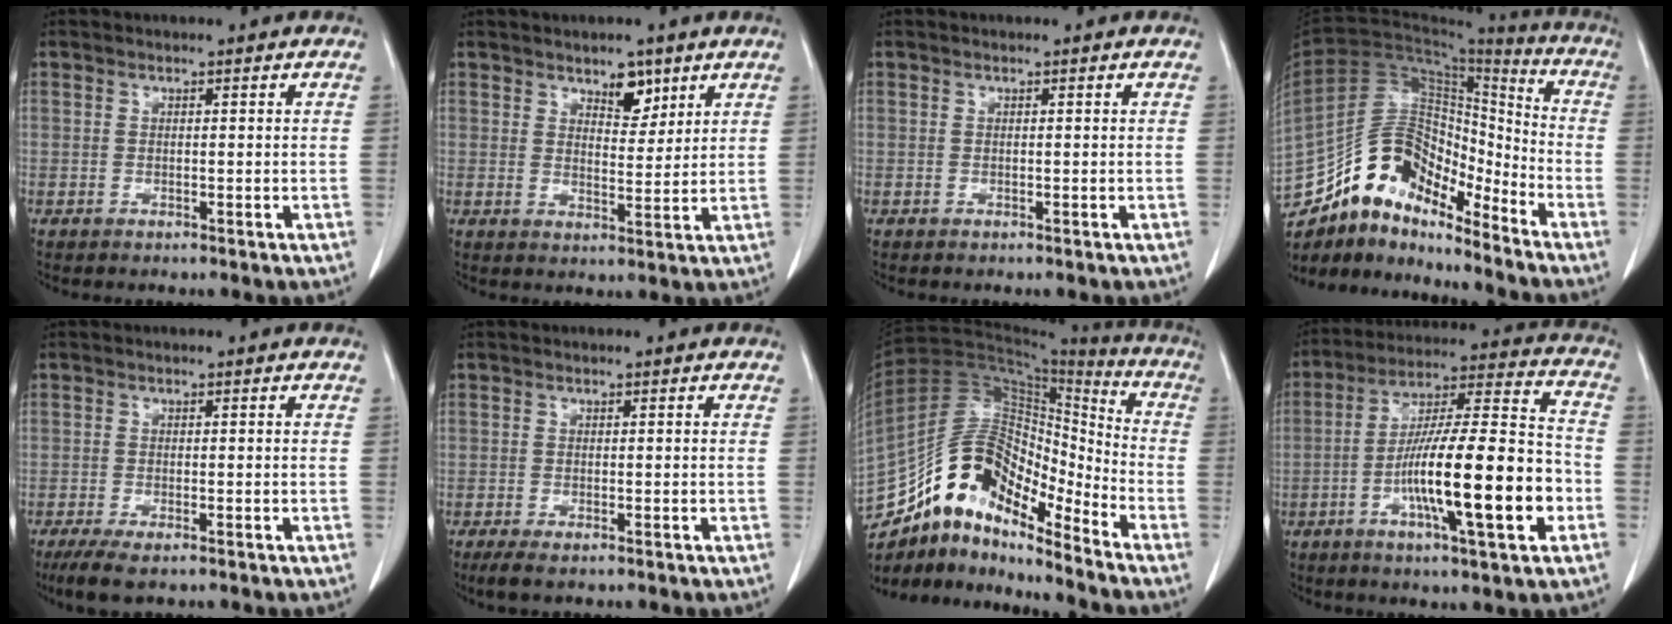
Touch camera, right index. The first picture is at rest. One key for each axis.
{"total": 4.3, "fx": 2.9, "fy": 2.1, "fz": 2.5, "tx": -0.032, "ty": -0.004, "tz": 0.047}
{"total": 0.0}
{"total": 15.2, "fx": -12.5, "fy": 5.5, "fz": 6.6, "tx": -0.110, "ty": 0.056, "tz": -0.227}
{"total": 4.5, "fx": -3.1, "fy": 0.9, "fz": 3.2, "tx": -0.057, "ty": -0.013, "tz": -0.049}
{"total": 2.8, "fx": -1.8, "fy": 0.5, "fz": 2.0, "tx": -0.033, "ty": -0.007, "tz": -0.030}
{"total": 16.2, "fx": -12.2, "fy": 5.4, "fz": 9.2, "tx": -0.162, "ty": 0.058, "tz": -0.217}
{"total": 18.7, "fx": -5.3, "fy": 1.9, "fz": 17.8, "tx": -0.302, "ty": 0.003, "tz": -0.082}